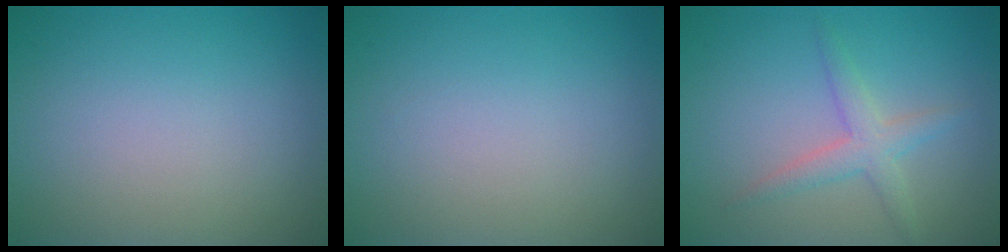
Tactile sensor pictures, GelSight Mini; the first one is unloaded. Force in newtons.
{"total": 0.0}
{"total": 2.5, "press": 2.5, "slide": 0.1}